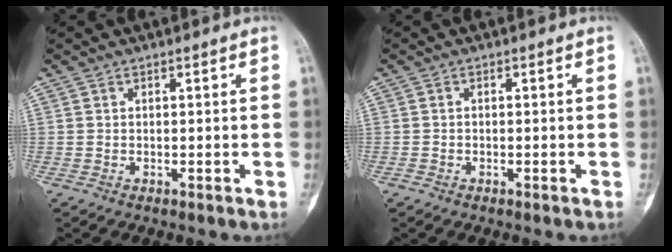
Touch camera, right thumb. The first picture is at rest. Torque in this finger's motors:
{"motor_torque": [0.31, 0.19, 0.19, 0.08, -0.01]}